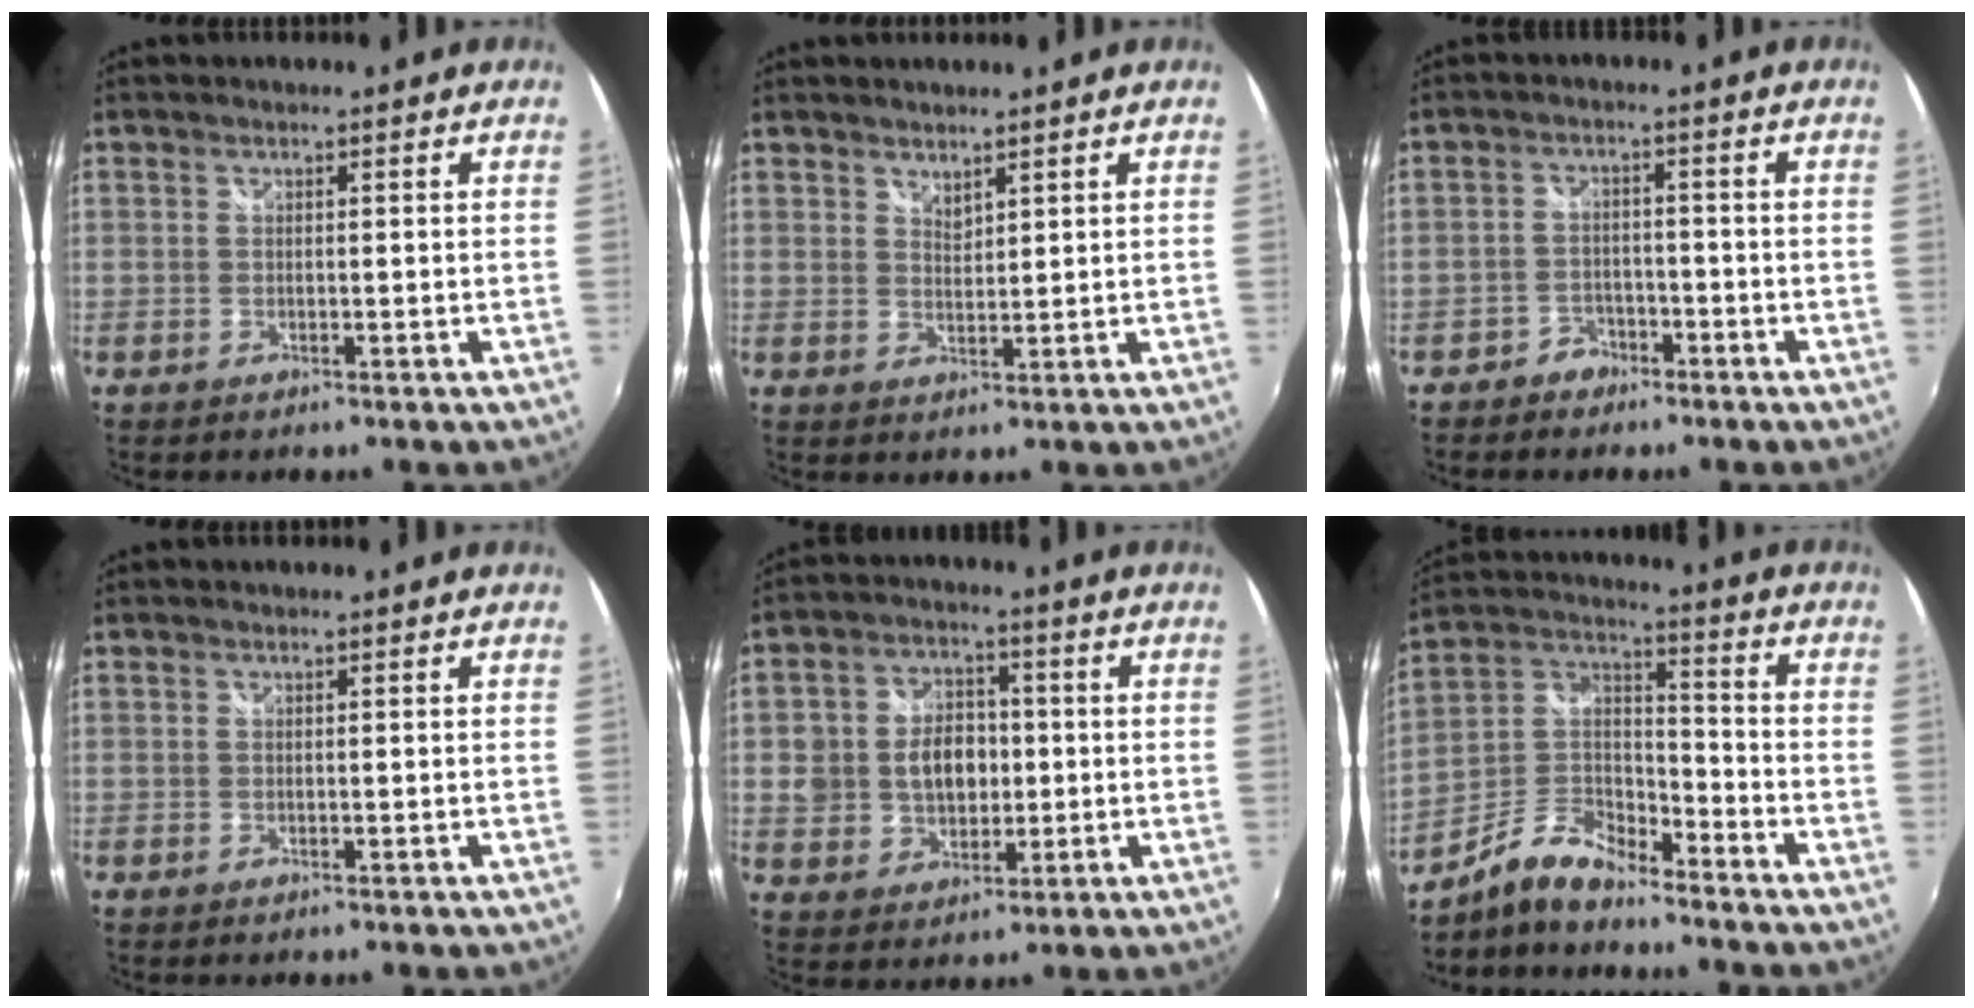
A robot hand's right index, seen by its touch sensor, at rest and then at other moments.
{"total": 1.6, "force": [1.4, 0.8, 0.3], "torque": [-0.001, 0.001, 0.024]}
{"total": 3.9, "force": [-2.9, 2.5, 0.2], "torque": [-0.017, 0.012, -0.052]}
{"total": 0.0}
{"total": 10.3, "force": [0.0, 8.2, 6.3], "torque": [-0.132, 0.018, 0.009]}
{"total": 9.9, "force": [-7.7, 3.4, 5.2], "torque": [-0.124, 0.025, -0.154]}